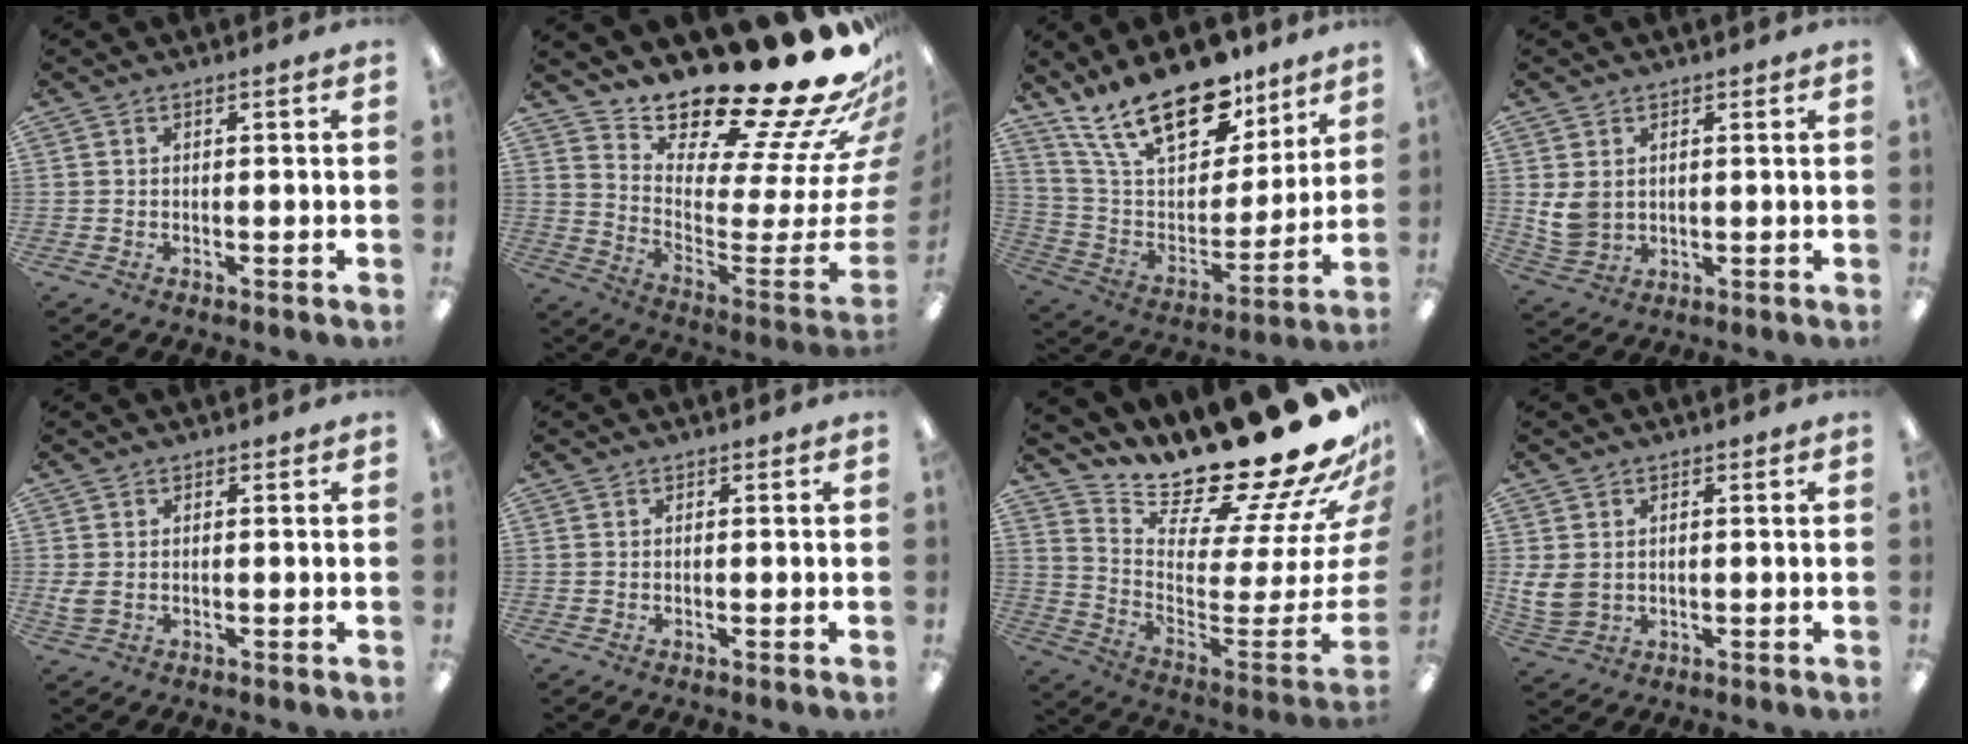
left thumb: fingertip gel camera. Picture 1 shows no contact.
{"total": 25.5, "force": [21.9, 5.7, 11.7], "torque": [-0.120, -0.209, 0.373]}
{"total": 24.0, "force": [16.7, 10.9, 13.4], "torque": [-0.244, -0.108, 0.298]}
{"total": 6.6, "force": [1.7, 5.6, 3.0], "torque": [-0.067, 0.002, 0.036]}
{"total": 2.6, "force": [0.5, 2.0, 1.5], "torque": [-0.011, -0.002, 0.007]}
{"total": 0.0}
{"total": 23.4, "force": [20.0, 4.9, 11.1], "torque": [-0.101, -0.208, 0.346]}
{"total": 6.2, "force": [1.4, 5.2, 3.0], "torque": [-0.064, 0.000, 0.031]}